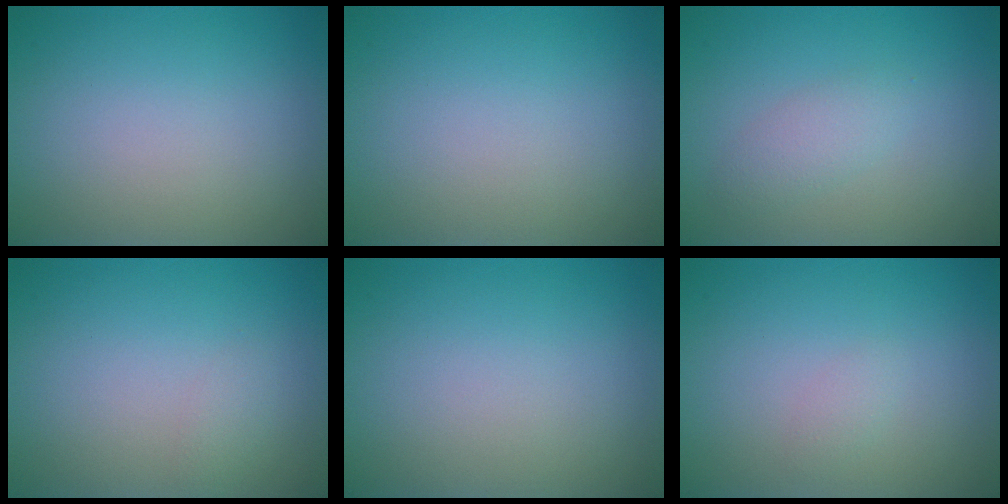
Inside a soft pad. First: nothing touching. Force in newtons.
{"total": 0.0}
{"total": 1.7, "press": 1.7, "slide": 0.1}
{"total": 0.8, "press": 0.8, "slide": 0.0}
{"total": 0.0}
{"total": 0.7, "press": 0.7, "slide": 0.0}